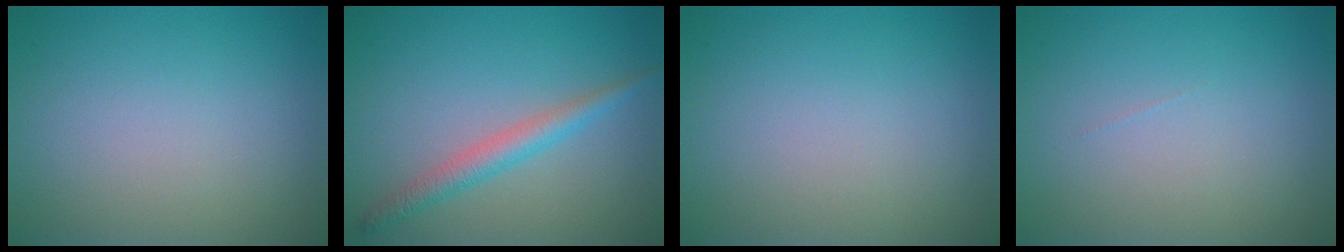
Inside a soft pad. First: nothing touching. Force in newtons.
{"total": 2.6, "press": 2.6, "slide": 0.1}
{"total": 0.0}
{"total": 0.0}